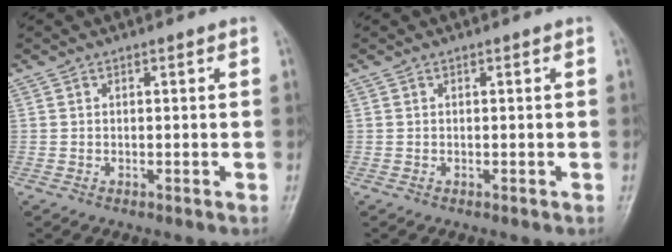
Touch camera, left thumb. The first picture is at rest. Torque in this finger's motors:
{"motor_torque": [0.00, 0.00, 0.00, 0.00, 0.00]}